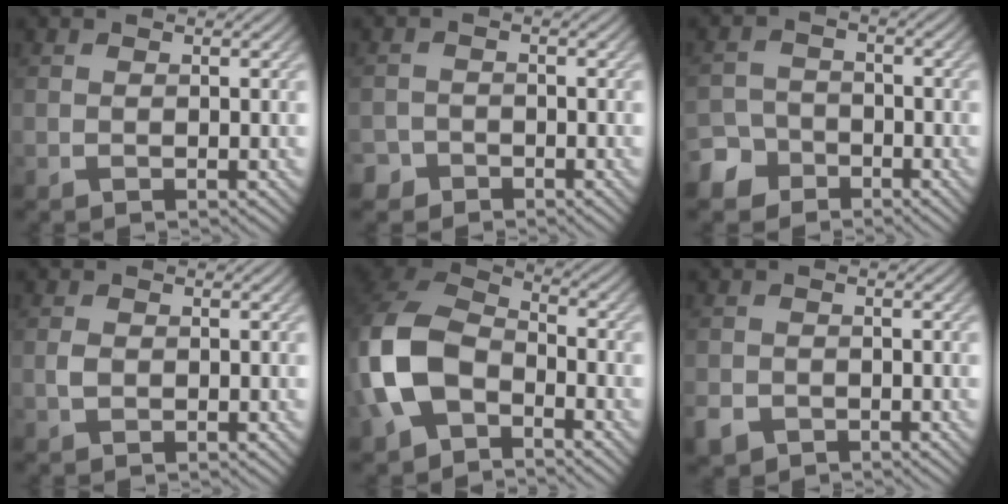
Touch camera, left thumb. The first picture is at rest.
{"total": 2.5, "force": [-1.8, 1.7, 0.0], "torque": [0.008, 0.006, -0.038]}
{"total": 5.3, "force": [-3.7, 3.7, 1.0], "torque": [-0.012, -0.005, -0.076]}
{"total": 1.2, "force": [-0.1, 0.9, 0.8], "torque": [-0.020, -0.001, -0.004]}
{"total": 11.8, "force": [-4.2, 7.7, 7.9], "torque": [-0.200, -0.008, -0.092]}
{"total": 2.6, "force": [-1.5, 1.9, 0.8], "torque": [-0.021, -0.010, -0.036]}